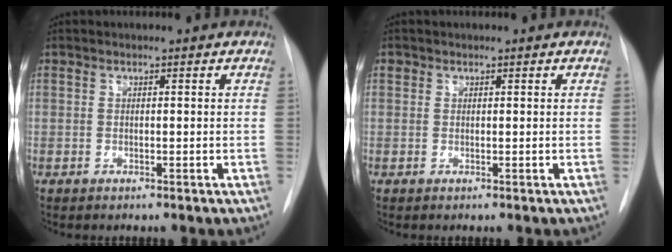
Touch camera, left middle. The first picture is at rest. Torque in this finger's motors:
{"motor_torque": [0.05, -0.04, -0.02, 0.00]}